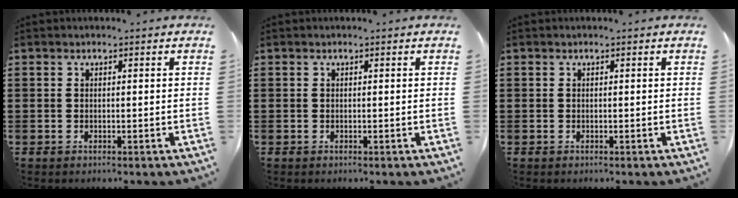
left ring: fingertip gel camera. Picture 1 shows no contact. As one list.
[{"total": 0.0}, {"total": 0.0}]